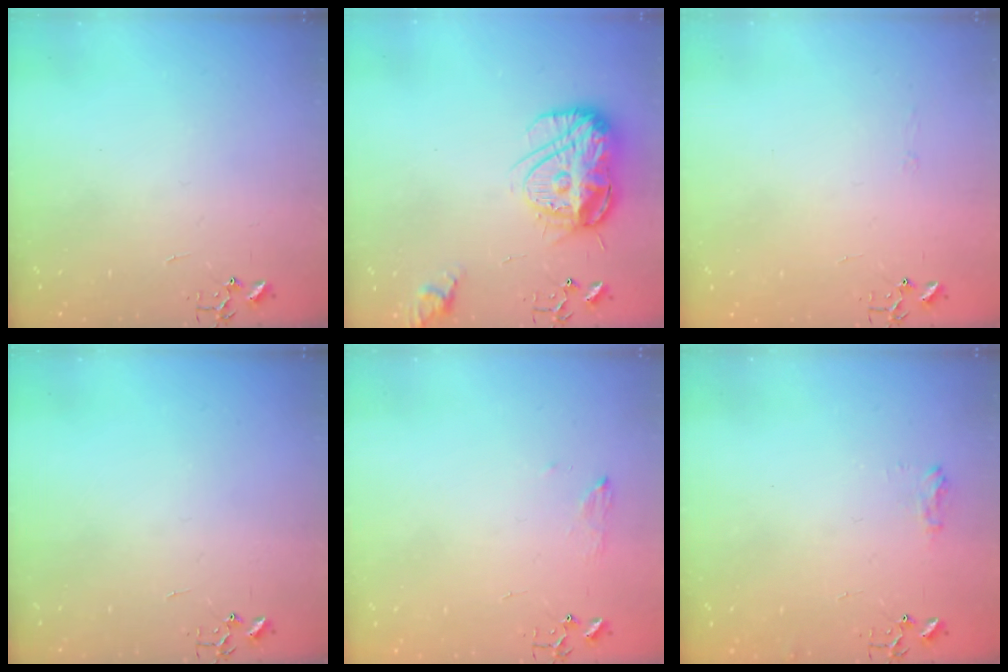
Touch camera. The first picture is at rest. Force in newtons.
{"total": 15.6, "press": 15.5, "slide": 1.4}
{"total": 2.8, "press": 2.8, "slide": 0.5}
{"total": 0.0}
{"total": 7.4, "press": 7.3, "slide": 1.0}
{"total": 6.3, "press": 6.2, "slide": 0.9}